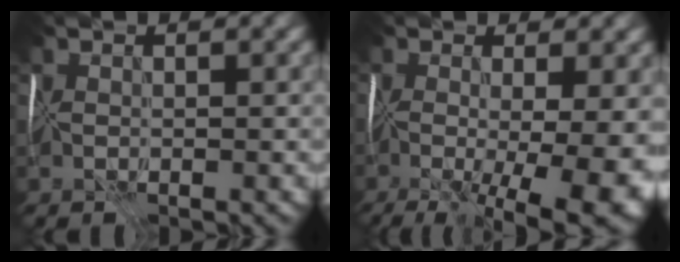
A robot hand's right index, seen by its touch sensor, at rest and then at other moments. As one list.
[{"total": 13.3, "force": [-2.9, 4.7, 12.1], "torque": [-0.168, -0.035, -0.014]}]